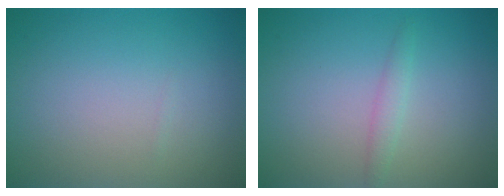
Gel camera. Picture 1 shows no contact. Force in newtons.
{"total": 1.2, "press": 1.2, "slide": 0.1}